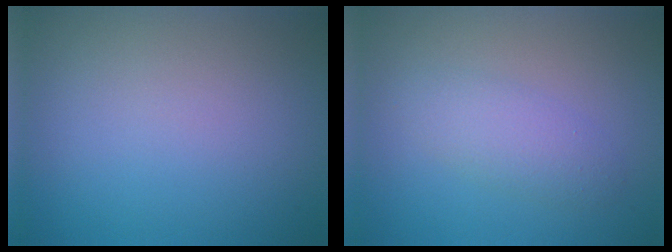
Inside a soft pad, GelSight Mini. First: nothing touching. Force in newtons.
{"total": 2.4, "press": 2.4, "slide": 0.2}